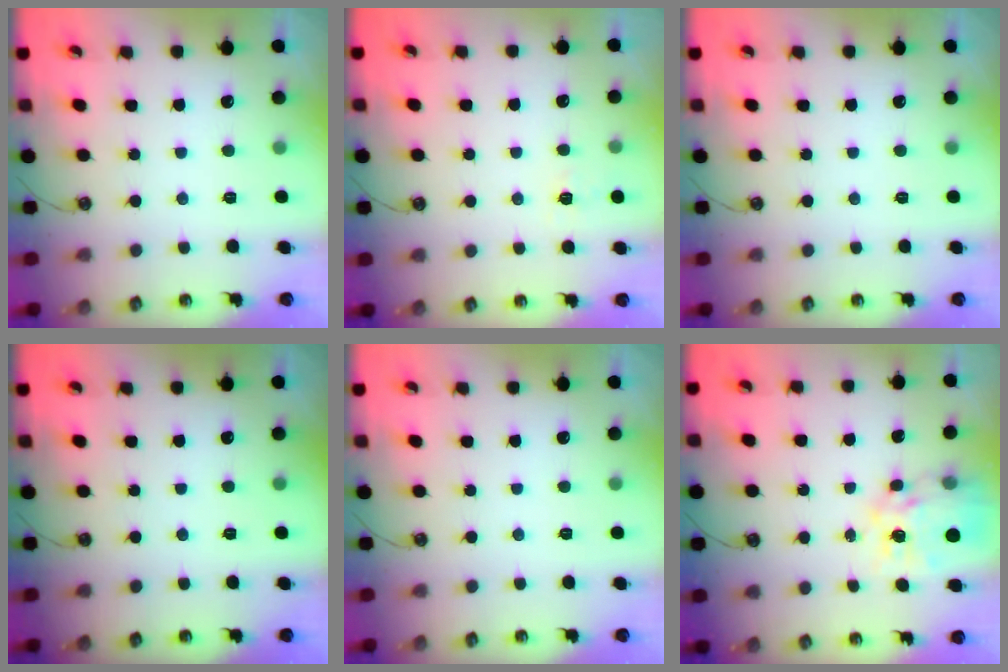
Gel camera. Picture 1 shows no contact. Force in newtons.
{"total": 3.2, "press": 3.1, "slide": 0.4}
{"total": 0.0}
{"total": 0.0}
{"total": 0.0}
{"total": 14.3, "press": 14.2, "slide": 1.4}